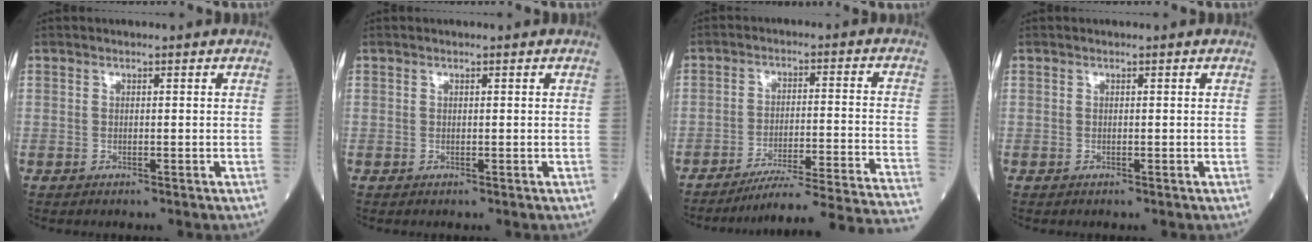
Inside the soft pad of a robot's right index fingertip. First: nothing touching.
{"total": 0.0}
{"total": 22.3, "force": [-20.7, -2.4, 7.9], "torque": [-0.050, -0.021, -0.276]}
{"total": 0.0}